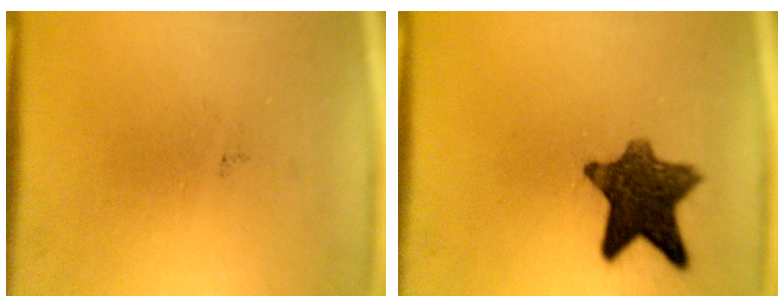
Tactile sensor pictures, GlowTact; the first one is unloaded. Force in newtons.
{"total": 10.7}